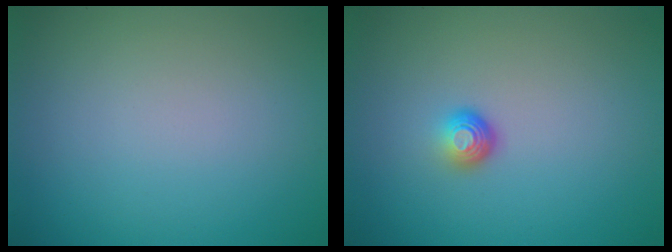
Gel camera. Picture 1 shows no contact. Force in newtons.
{"total": 1.8, "press": 1.1, "slide": 1.4}